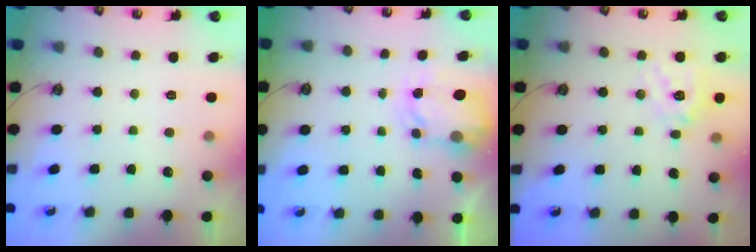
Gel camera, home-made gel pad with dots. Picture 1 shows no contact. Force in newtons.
{"total": 4.4, "press": 4.4, "slide": 0.2}
{"total": 14.4, "press": 14.2, "slide": 2.2}